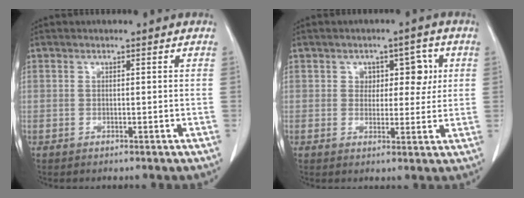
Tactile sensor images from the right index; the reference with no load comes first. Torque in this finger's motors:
{"motor_torque": [0.10, 0.09, 0.05, 0.02]}